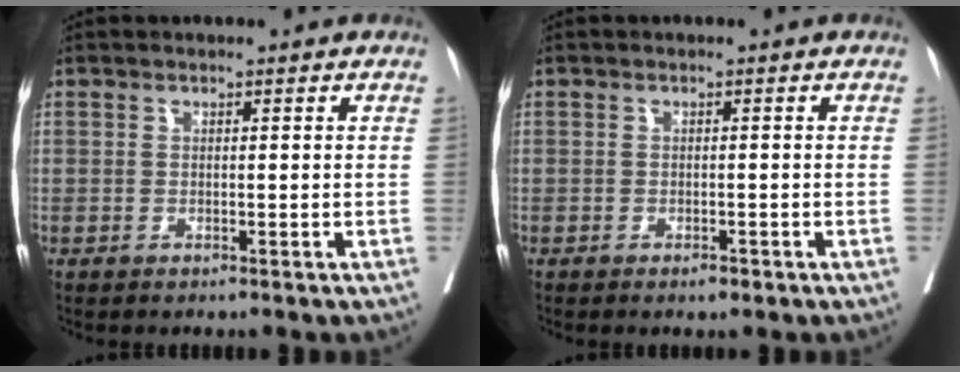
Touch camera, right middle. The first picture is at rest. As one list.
[{"total": 1.0, "force": [-0.7, 0.3, 0.8], "torque": [-0.013, -0.003, -0.006]}]